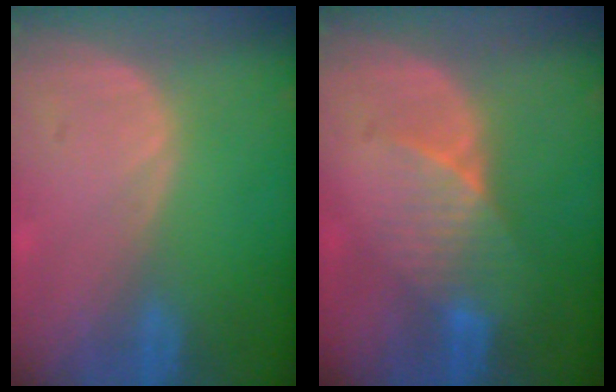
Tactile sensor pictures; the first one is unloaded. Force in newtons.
{"total": 4.9, "press": 4.7, "slide": 1.3}